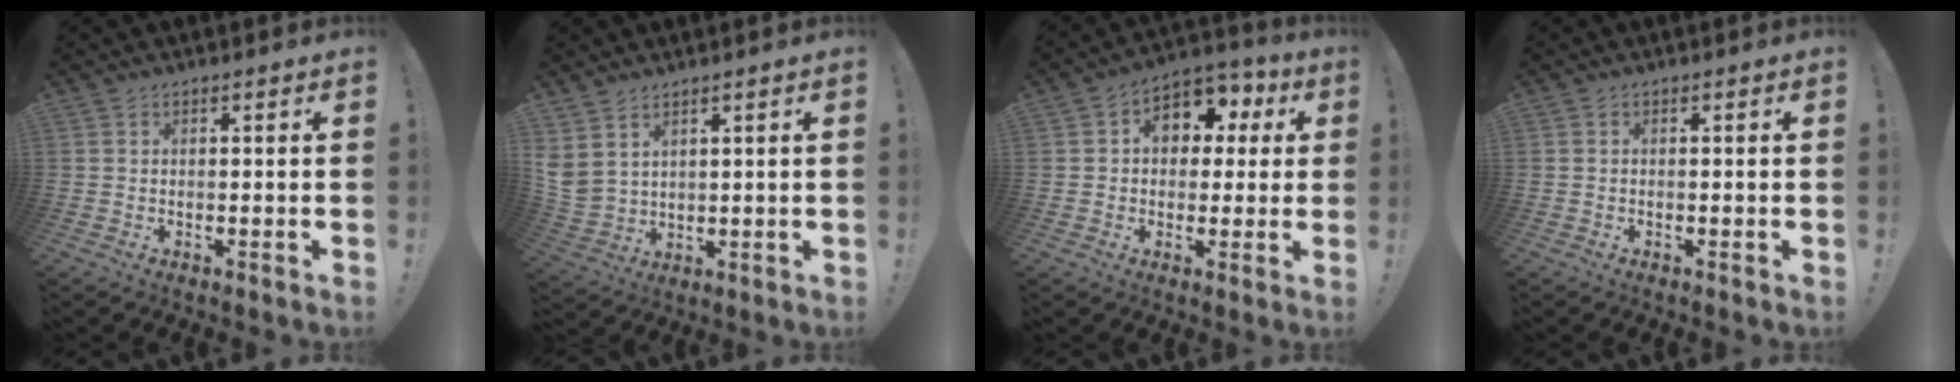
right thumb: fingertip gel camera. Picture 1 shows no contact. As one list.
[{"total": 5.3, "force": [3.5, 3.4, 2.1], "torque": [-0.058, -0.021, 0.071]}, {"total": 9.7, "force": [2.4, 7.7, 5.4], "torque": [-0.064, -0.007, 0.047]}, {"total": 0.0}]